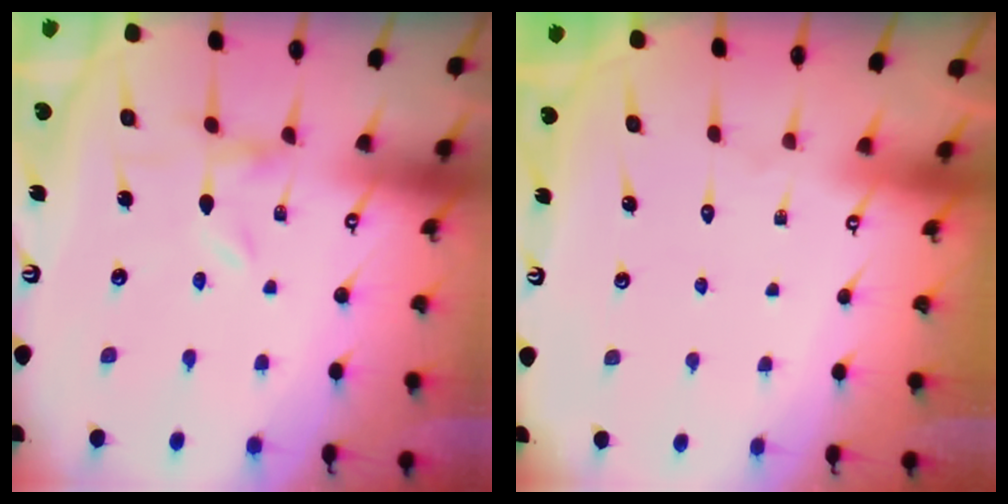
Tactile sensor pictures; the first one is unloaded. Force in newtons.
{"total": 1.7, "press": 1.7, "slide": 0.1}